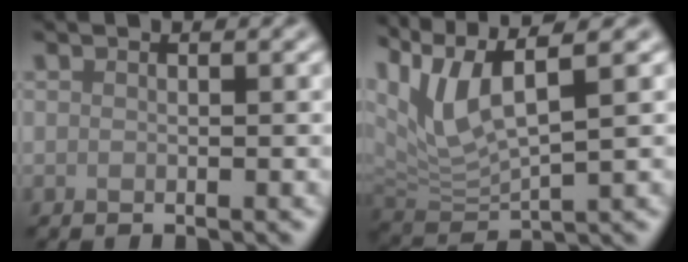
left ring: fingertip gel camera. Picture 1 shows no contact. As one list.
[{"total": 7.4, "force": [2.4, 2.7, 6.5], "torque": [-0.152, 0.004, 0.044]}]